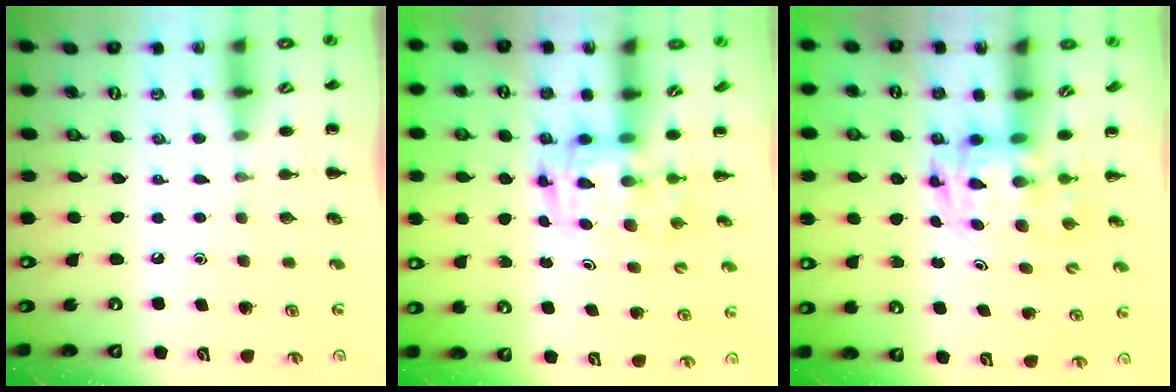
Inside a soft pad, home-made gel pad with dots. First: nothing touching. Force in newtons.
{"total": 2.9, "press": 2.9, "slide": 0.5}
{"total": 3.4, "press": 3.3, "slide": 0.7}